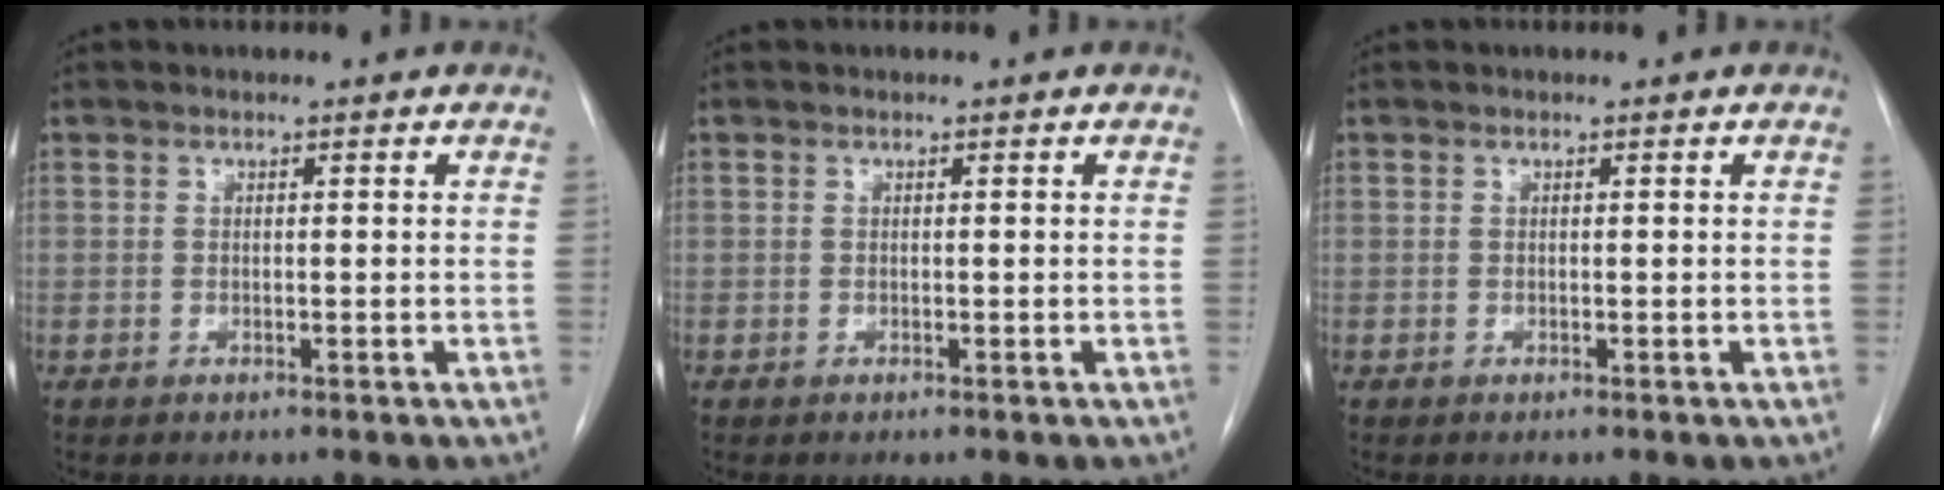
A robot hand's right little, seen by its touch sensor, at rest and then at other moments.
{"total": 0.0}
{"total": 0.0}